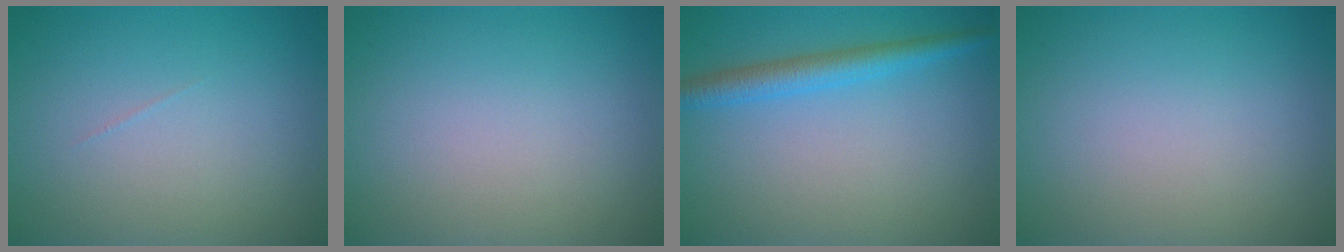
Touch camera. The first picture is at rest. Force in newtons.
{"total": 0.0}
{"total": 2.9, "press": 2.9, "slide": 0.1}
{"total": 0.0}